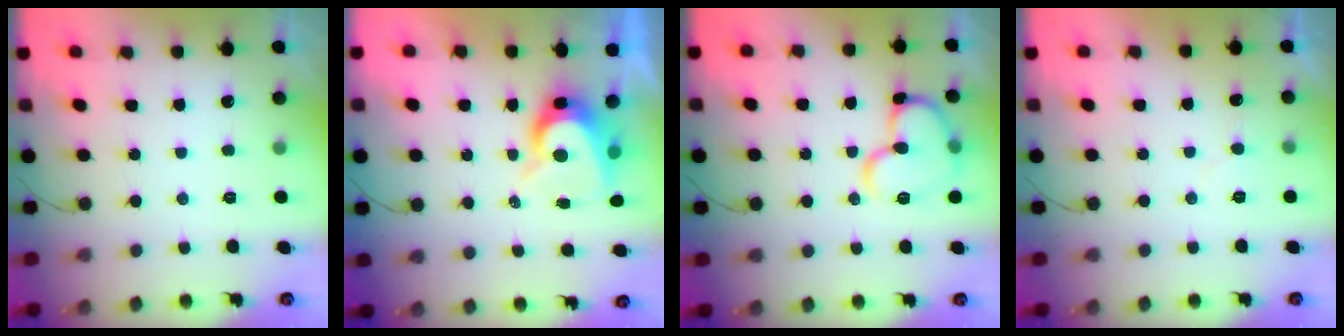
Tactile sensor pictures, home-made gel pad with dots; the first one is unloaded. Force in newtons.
{"total": 8.4, "press": 8.3, "slide": 0.6}
{"total": 14.1, "press": 14.0, "slide": 1.5}
{"total": 3.8, "press": 3.8, "slide": 0.4}